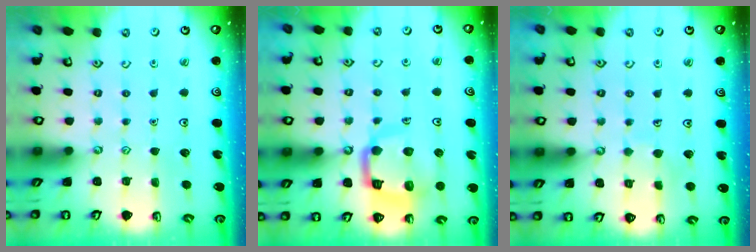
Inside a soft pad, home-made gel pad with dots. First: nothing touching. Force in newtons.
{"total": 13.0, "press": 12.9, "slide": 1.5}
{"total": 4.6, "press": 4.6, "slide": 0.3}